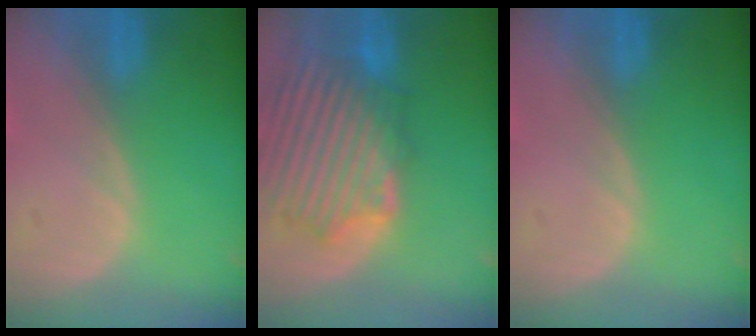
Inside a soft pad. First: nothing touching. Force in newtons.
{"total": 11.7, "press": 11.1, "slide": 3.8}
{"total": 0.0}